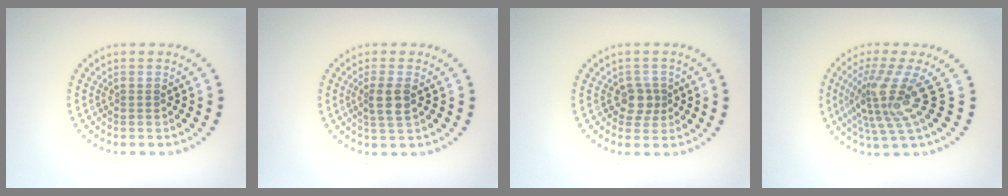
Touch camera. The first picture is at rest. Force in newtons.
{"total": 2.3, "press": 2.0, "slide": 1.0}
{"total": 2.0, "press": 1.7, "slide": 1.0}
{"total": 4.7, "press": 3.1, "slide": 3.6}